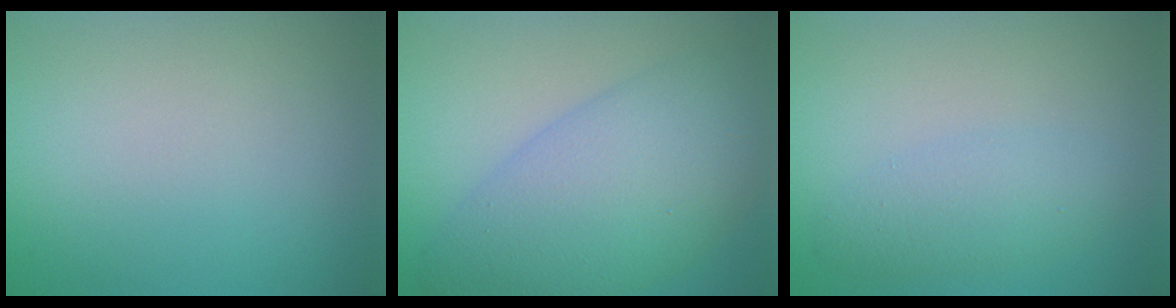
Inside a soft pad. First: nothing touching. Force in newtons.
{"total": 9.5, "press": 9.5, "slide": 0.3}
{"total": 2.6, "press": 2.6, "slide": 0.1}